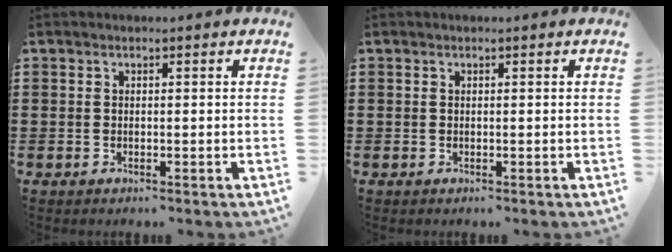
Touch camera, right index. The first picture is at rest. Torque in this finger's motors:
{"motor_torque": [0.21, -0.05, 0.03, 0.01]}